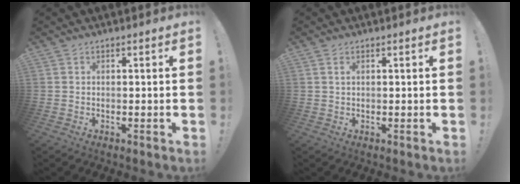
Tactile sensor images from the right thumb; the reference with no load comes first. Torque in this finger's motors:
{"motor_torque": [-0.19, -0.13, -0.02, 0.11, -0.10]}